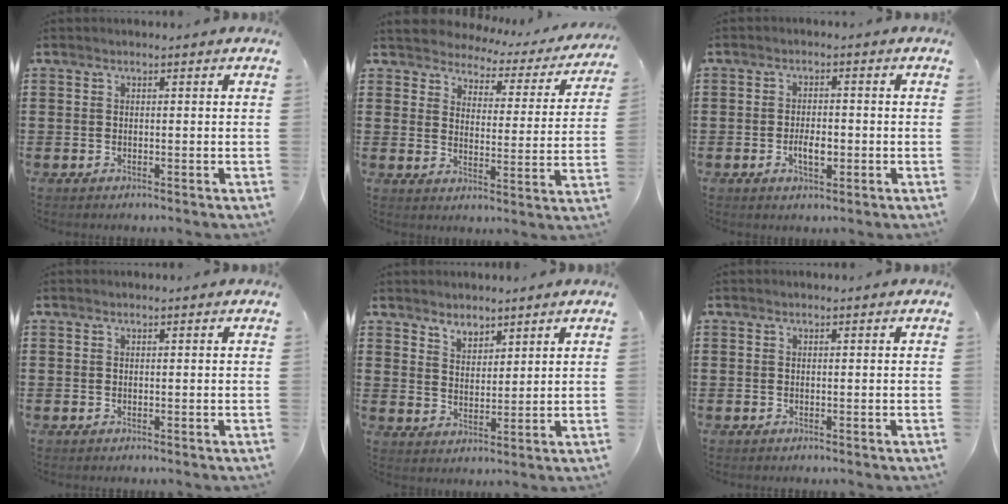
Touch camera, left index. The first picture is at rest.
{"total": 2.8, "force": [2.7, 0.8, -0.3], "torque": [-0.019, -0.024, 0.039]}
{"total": 3.5, "force": [-0.8, 1.5, 3.0], "torque": [-0.046, 0.001, -0.015]}
{"total": 0.0}
{"total": 3.4, "force": [3.1, 1.5, -0.1], "torque": [-0.011, -0.002, 0.058]}
{"total": 0.0}